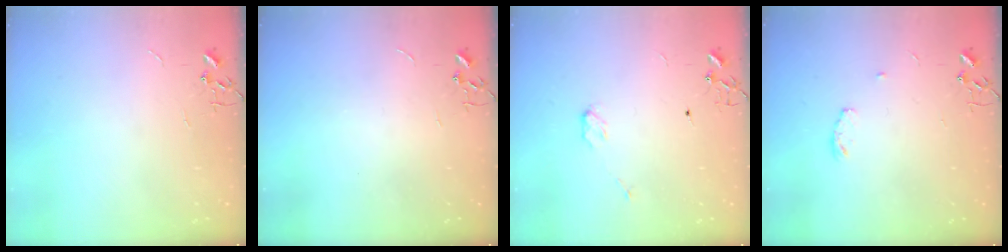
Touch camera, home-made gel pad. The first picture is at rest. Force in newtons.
{"total": 0.0}
{"total": 3.4, "press": 3.4, "slide": 0.5}
{"total": 4.0, "press": 4.0, "slide": 0.6}